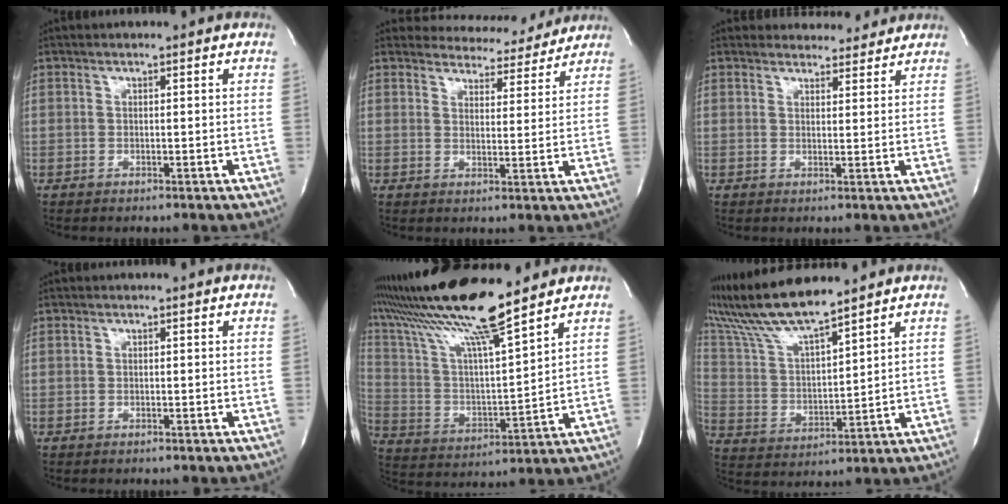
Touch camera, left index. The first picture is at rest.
{"total": 7.9, "force": [7.7, 2.0, -0.1], "torque": [0.010, -0.005, 0.089]}
{"total": 5.1, "force": [4.9, 1.6, 0.1], "torque": [0.002, 0.003, 0.056]}
{"total": 0.0}
{"total": 18.0, "force": [15.0, -0.5, 10.0], "torque": [-0.196, 0.007, 0.276]}
{"total": 11.5, "force": [10.5, -0.3, 4.7], "torque": [-0.110, 0.010, 0.210]}